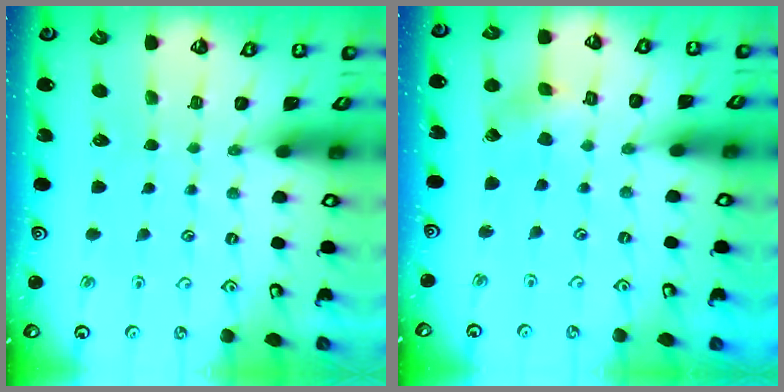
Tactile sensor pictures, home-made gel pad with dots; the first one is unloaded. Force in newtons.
{"total": 2.7, "press": 2.7, "slide": 0.2}